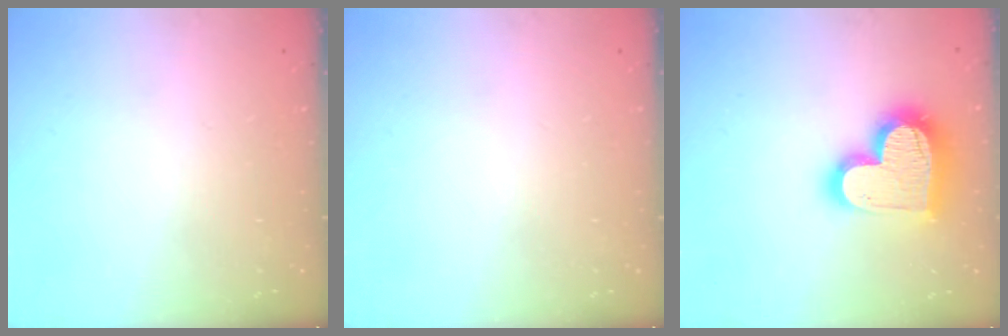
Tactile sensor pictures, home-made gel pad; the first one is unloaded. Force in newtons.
{"total": 0.0}
{"total": 19.1, "press": 19.0, "slide": 1.6}